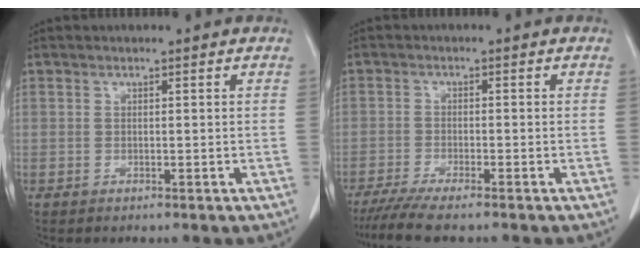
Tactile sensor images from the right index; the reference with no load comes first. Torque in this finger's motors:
{"motor_torque": [0.49, -0.54, 0.21, 0.05]}